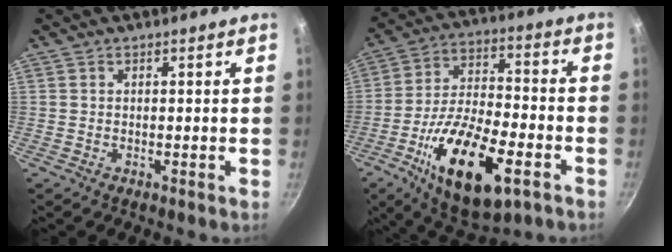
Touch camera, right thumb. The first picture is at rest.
{"total": 21.7, "force": [-9.3, 9.1, 17.4], "torque": [-0.290, 0.024, -0.156]}